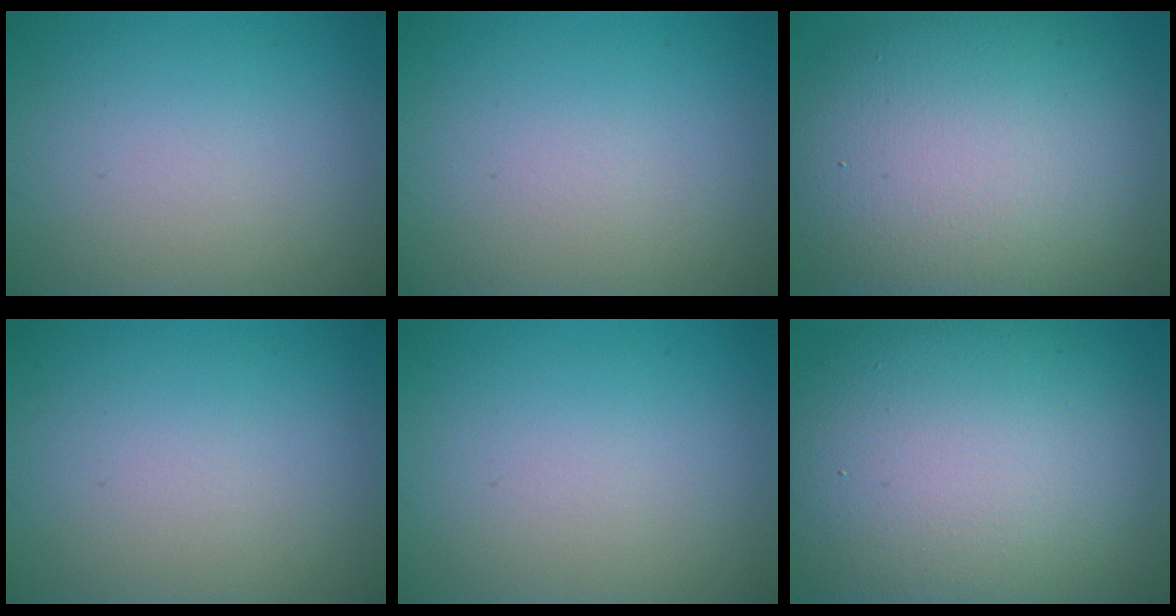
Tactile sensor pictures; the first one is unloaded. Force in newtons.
{"total": 0.0}
{"total": 14.3, "press": 14.3, "slide": 1.3}
{"total": 0.0}
{"total": 0.0}
{"total": 15.5, "press": 15.5, "slide": 1.0}